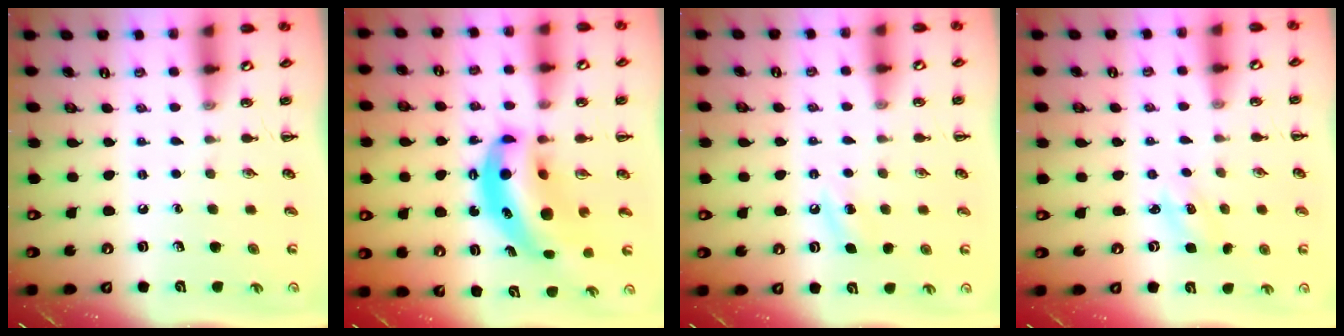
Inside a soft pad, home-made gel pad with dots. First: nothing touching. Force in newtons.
{"total": 12.0, "press": 11.7, "slide": 2.8}
{"total": 4.3, "press": 4.0, "slide": 1.4}
{"total": 2.2, "press": 2.1, "slide": 0.6}